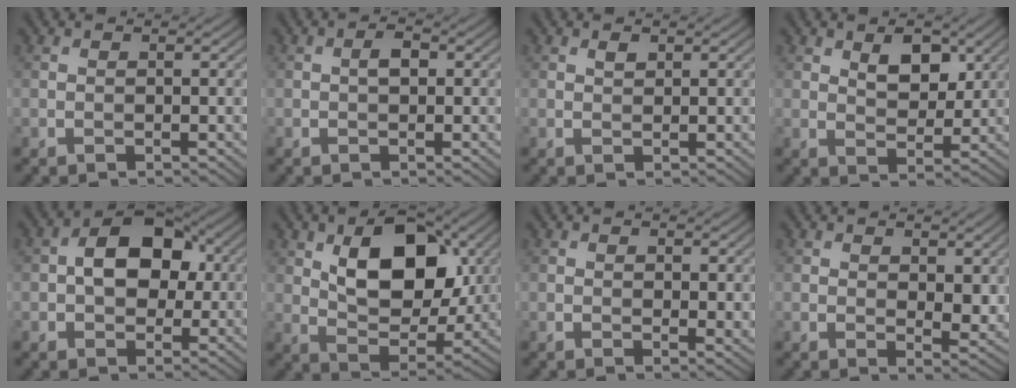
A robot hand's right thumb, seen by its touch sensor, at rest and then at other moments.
{"total": 1.6, "force": [0.1, 0.9, 1.4], "torque": [-0.022, 0.005, -0.001]}
{"total": 1.0, "force": [0.6, 0.5, 0.5], "torque": [-0.010, -0.003, 0.012]}
{"total": 4.8, "force": [2.3, 2.7, 3.3], "torque": [-0.054, -0.006, 0.036]}
{"total": 8.2, "force": [0.8, 5.5, 6.0], "torque": [-0.094, 0.009, 0.007]}
{"total": 11.9, "force": [3.8, 7.0, 8.9], "torque": [-0.150, -0.007, 0.063]}
{"total": 2.1, "force": [0.8, 1.1, 1.6], "torque": [-0.023, -0.007, 0.018]}
{"total": 5.1, "force": [1.7, 2.7, 3.9], "torque": [-0.062, -0.009, 0.034]}